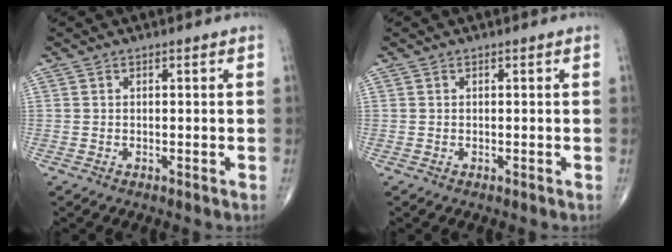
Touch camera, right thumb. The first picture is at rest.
{"total": 0.0}